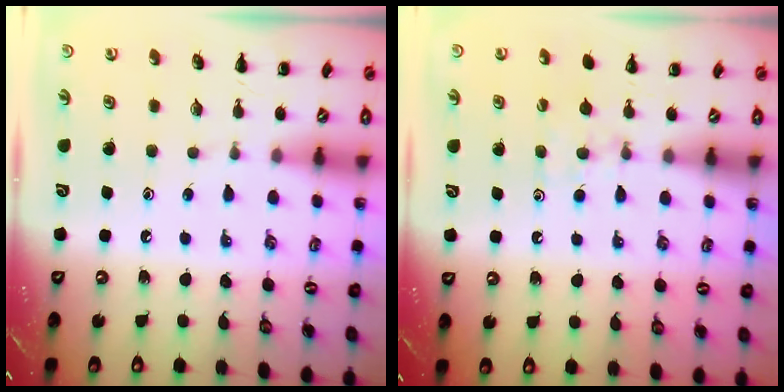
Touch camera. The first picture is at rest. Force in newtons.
{"total": 5.7, "press": 5.4, "slide": 1.9}